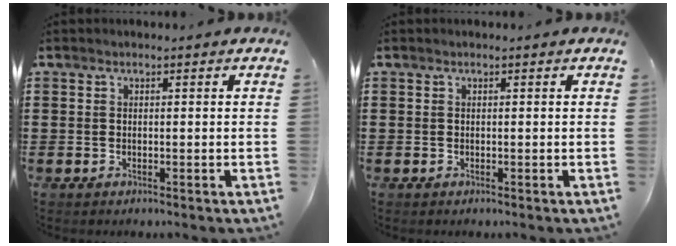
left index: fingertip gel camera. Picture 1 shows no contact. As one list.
[{"total": 0.0}]